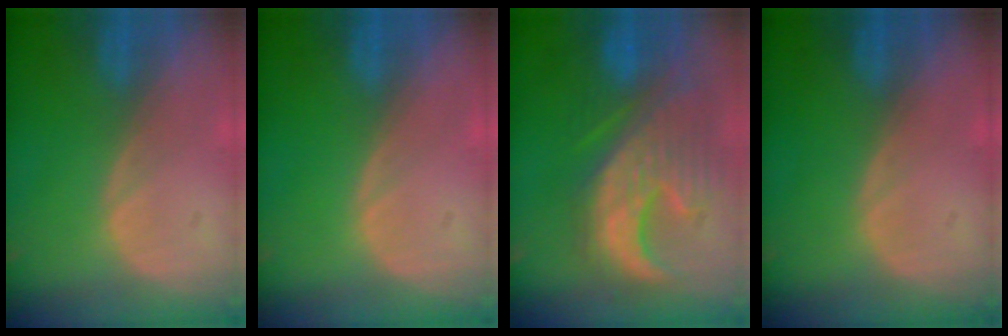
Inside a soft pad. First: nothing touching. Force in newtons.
{"total": 0.0}
{"total": 12.4, "press": 11.2, "slide": 5.4}
{"total": 0.0}